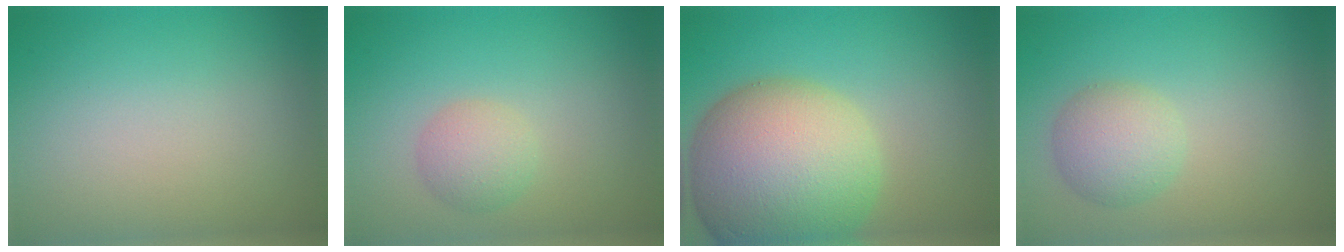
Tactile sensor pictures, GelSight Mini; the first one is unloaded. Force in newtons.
{"total": 2.3, "press": 2.3, "slide": 0.1}
{"total": 14.8, "press": 14.8, "slide": 1.0}
{"total": 3.3, "press": 3.3, "slide": 0.1}